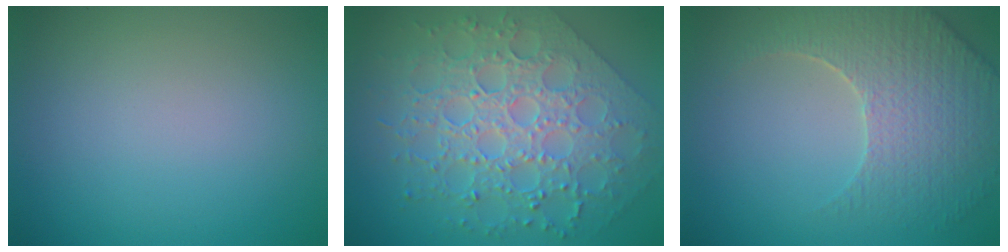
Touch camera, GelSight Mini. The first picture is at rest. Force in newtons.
{"total": 8.5, "press": 6.2, "slide": 5.8}
{"total": 5.0, "press": 4.6, "slide": 1.9}